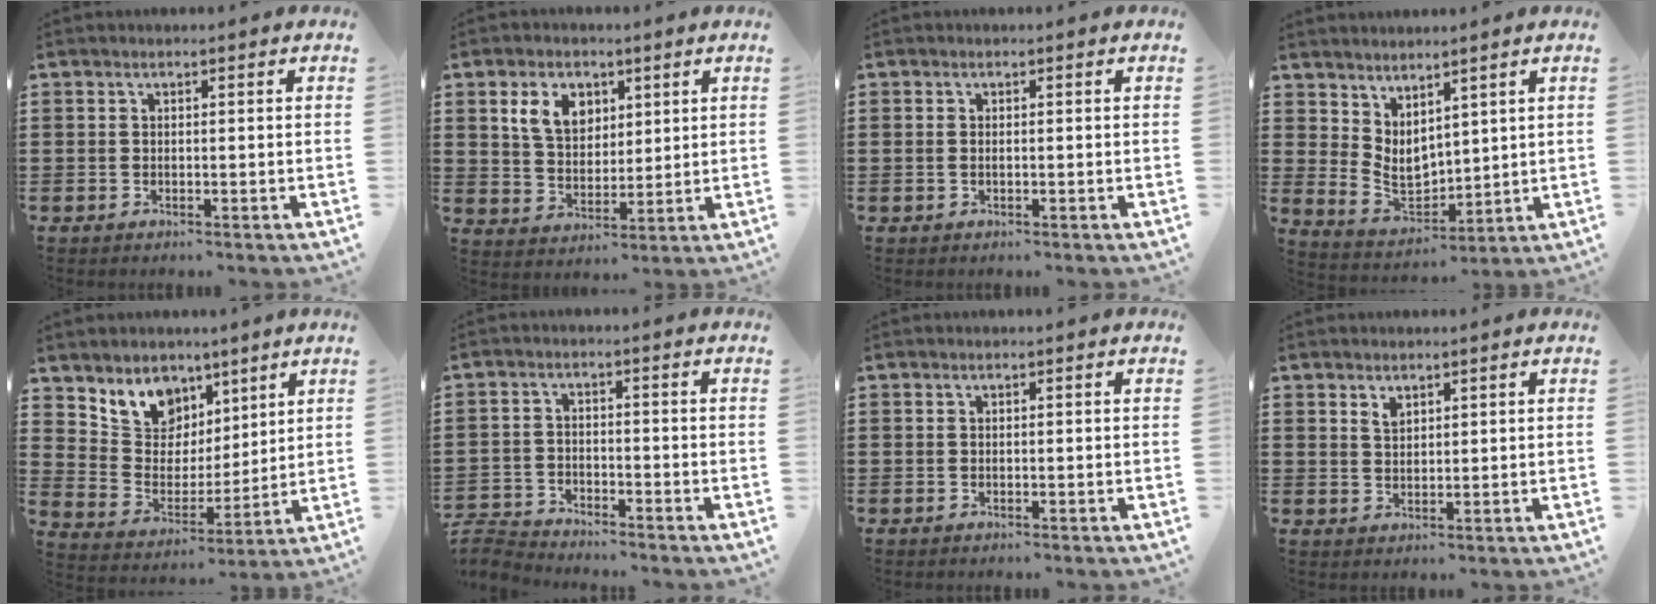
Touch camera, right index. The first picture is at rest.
{"total": 6.3, "force": [2.9, 4.4, 3.5], "torque": [-0.079, 0.015, 0.051]}
{"total": 0.7, "force": [0.0, 0.3, 0.6], "torque": [-0.013, 0.001, -0.001]}
{"total": 4.3, "force": [2.6, 2.8, 2.0], "torque": [-0.060, -0.014, 0.049]}
{"total": 8.1, "force": [5.6, 5.7, 1.1], "torque": [-0.065, -0.033, 0.107]}
{"total": 3.6, "force": [-3.5, 0.4, 0.0], "torque": [-0.021, -0.004, -0.082]}
{"total": 0.0}
{"total": 1.8, "force": [1.4, 1.0, 0.7], "torque": [-0.016, 0.004, 0.026]}